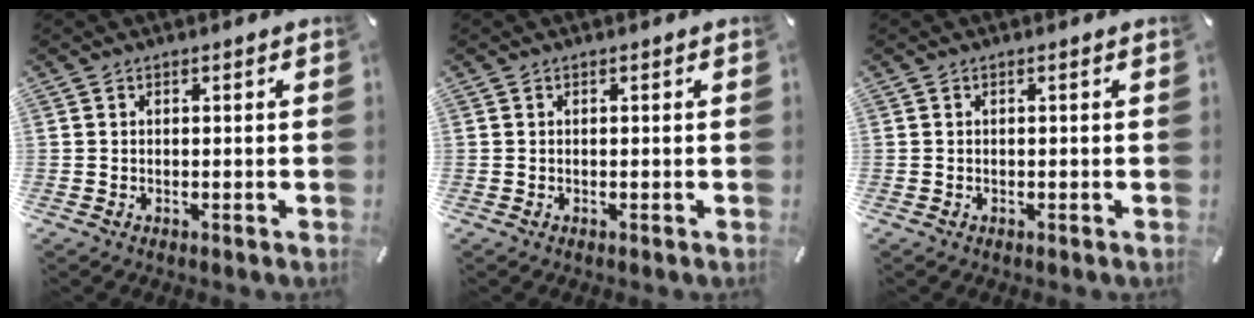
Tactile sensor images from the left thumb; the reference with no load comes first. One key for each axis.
{"total": 0.0}
{"total": 0.0}